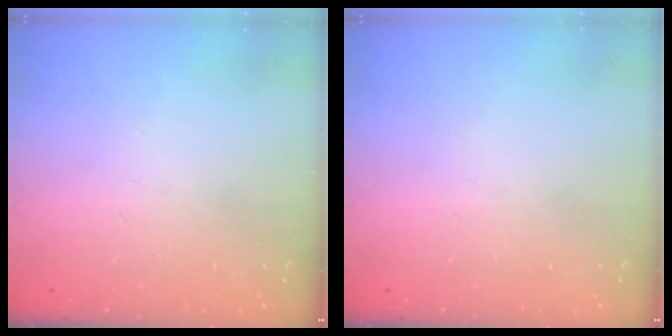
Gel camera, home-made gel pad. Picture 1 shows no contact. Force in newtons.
{"total": 0.0}